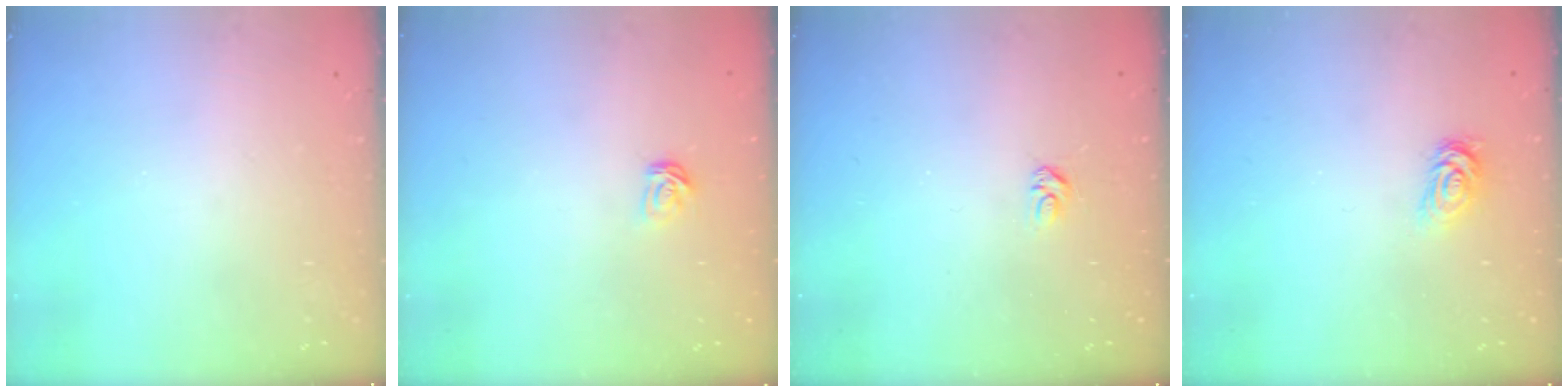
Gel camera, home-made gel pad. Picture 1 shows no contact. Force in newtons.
{"total": 3.6, "press": 3.6, "slide": 0.4}
{"total": 3.6, "press": 3.5, "slide": 0.5}
{"total": 2.7, "press": 2.7, "slide": 0.4}